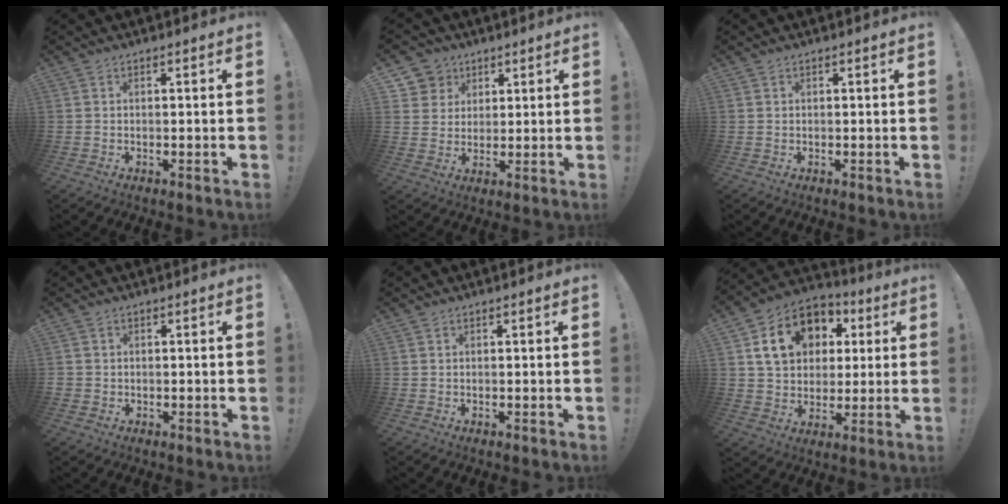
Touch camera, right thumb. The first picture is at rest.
{"total": 7.1, "force": [3.3, 6.2, 0.7], "torque": [-0.014, -0.028, 0.067]}
{"total": 0.0}
{"total": 1.6, "force": [0.2, 1.5, 0.2], "torque": [-0.003, 0.006, 0.002]}
{"total": 0.0}
{"total": 16.8, "force": [5.3, 13.4, 8.7], "torque": [-0.130, -0.001, 0.113]}